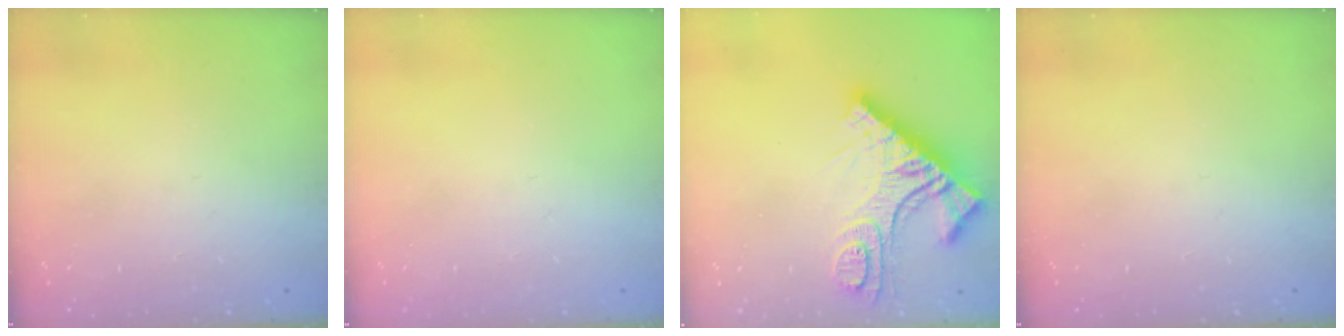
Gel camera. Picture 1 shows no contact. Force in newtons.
{"total": 0.0}
{"total": 15.9, "press": 15.8, "slide": 1.7}
{"total": 0.0}